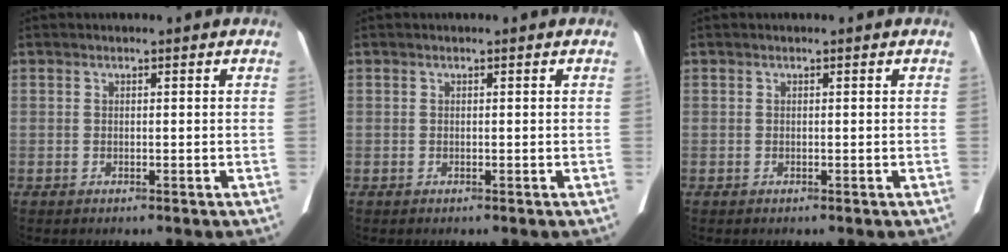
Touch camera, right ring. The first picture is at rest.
{"total": 0.0}
{"total": 0.0}